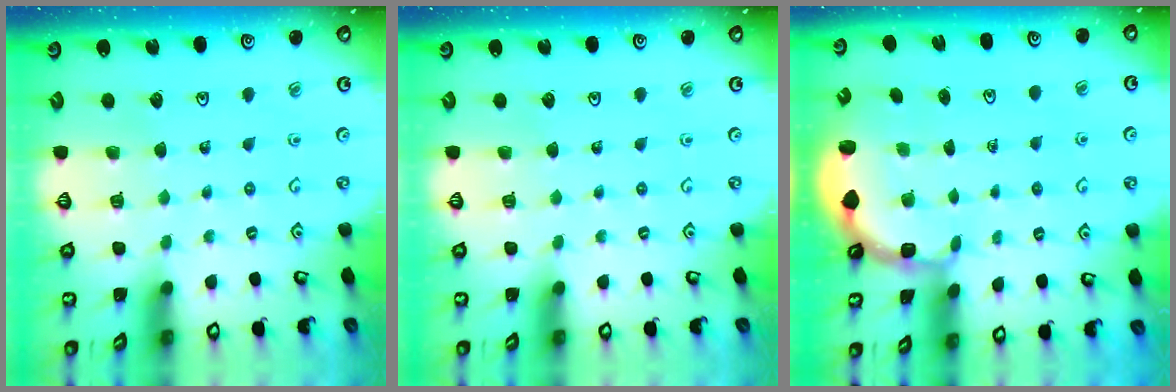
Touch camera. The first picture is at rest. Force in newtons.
{"total": 0.0}
{"total": 2.4, "press": 1.7, "slide": 1.6}